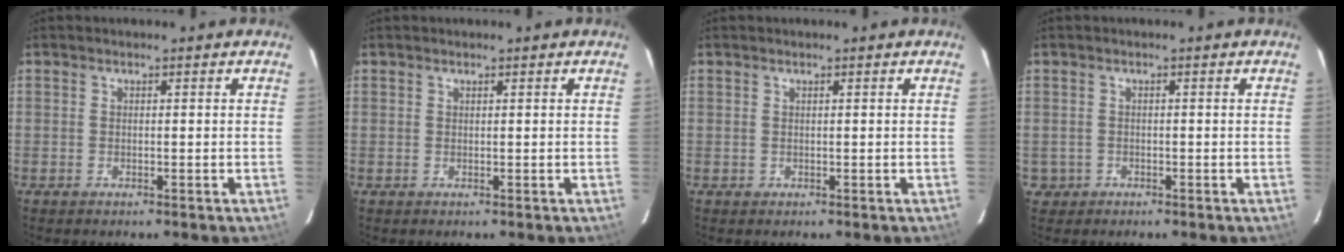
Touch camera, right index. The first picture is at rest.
{"total": 0.5, "force": [0.3, 0.4, -0.1], "torque": [0.002, 0.002, 0.005]}
{"total": 0.8, "force": [0.1, 0.8, -0.1], "torque": [0.004, 0.004, 0.002]}
{"total": 2.2, "force": [-0.6, 2.2, 0.1], "torque": [-0.007, 0.005, -0.006]}